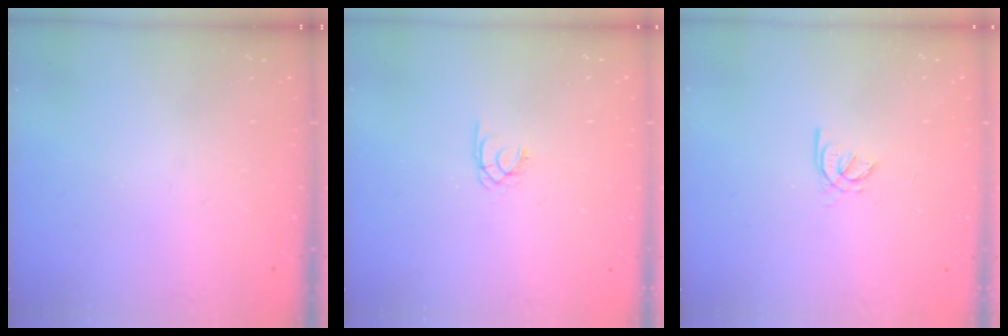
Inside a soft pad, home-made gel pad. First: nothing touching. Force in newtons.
{"total": 1.8, "press": 1.8, "slide": 0.3}
{"total": 1.4, "press": 1.3, "slide": 0.4}